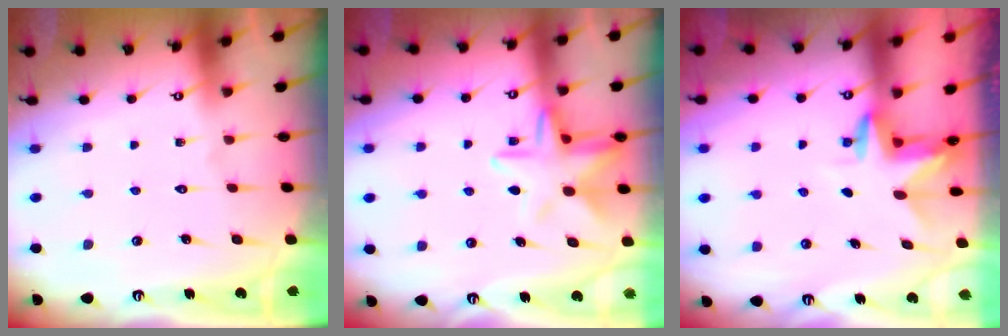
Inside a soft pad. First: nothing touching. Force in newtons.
{"total": 11.5, "press": 11.5, "slide": 1.2}
{"total": 3.2, "press": 3.2, "slide": 0.3}